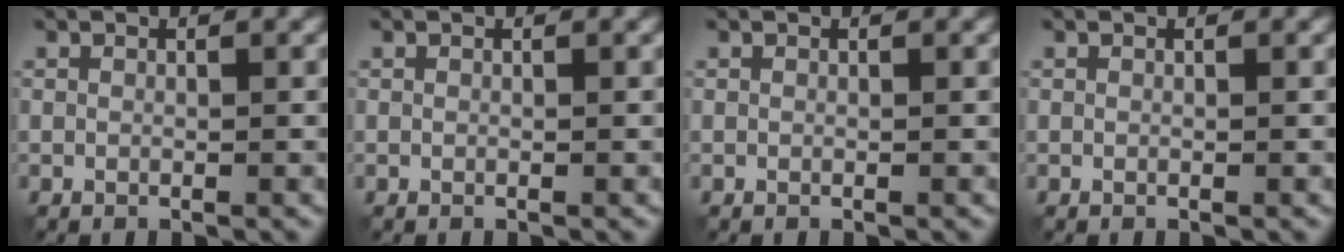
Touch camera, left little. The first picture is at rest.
{"total": 0.0}
{"total": 0.0}
{"total": 0.0}